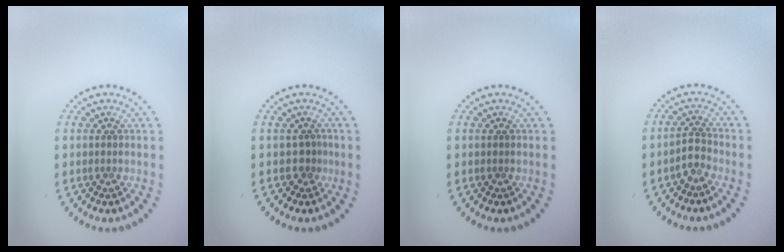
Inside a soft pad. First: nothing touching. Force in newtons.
{"total": 1.1, "press": 0.8, "slide": 0.7}
{"total": 0.0}
{"total": 1.6, "press": 1.3, "slide": 1.0}